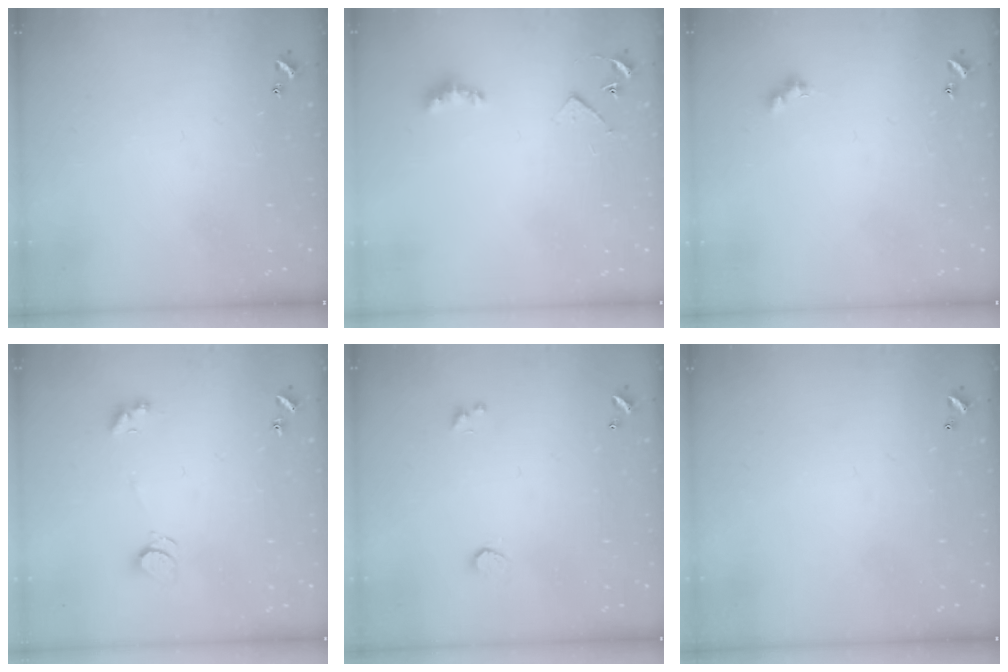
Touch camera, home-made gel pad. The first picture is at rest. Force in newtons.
{"total": 4.5, "press": 4.4, "slide": 0.7}
{"total": 3.0, "press": 2.9, "slide": 0.5}
{"total": 2.2, "press": 2.2, "slide": 0.4}
{"total": 1.0, "press": 0.7, "slide": 0.7}
{"total": 2.8, "press": 2.8, "slide": 0.1}